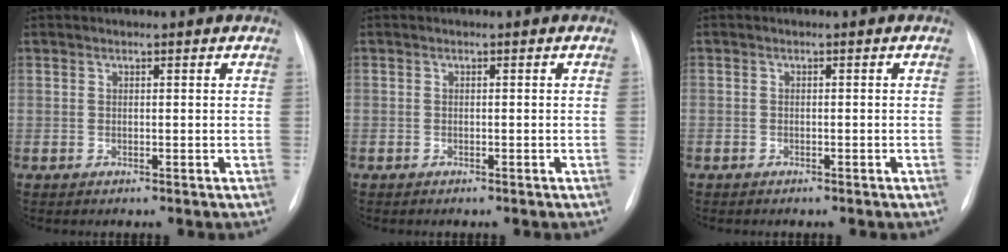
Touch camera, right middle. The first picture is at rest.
{"total": 0.0}
{"total": 0.6, "force": [-0.5, 0.2, 0.2], "torque": [-0.004, 0.002, -0.009]}